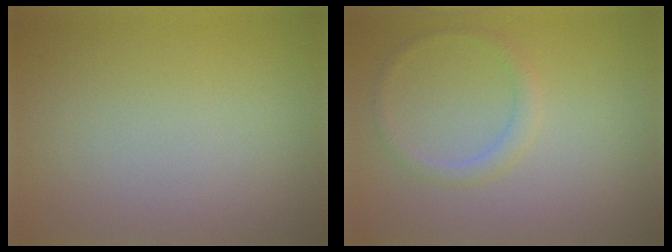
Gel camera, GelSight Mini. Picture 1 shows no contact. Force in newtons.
{"total": 1.3, "press": 1.3, "slide": 0.1}